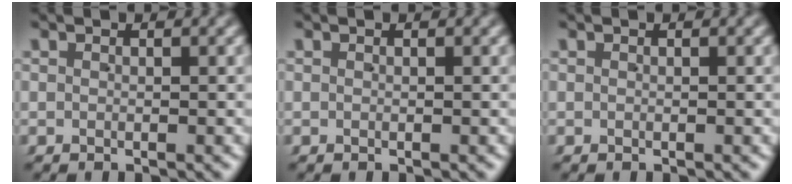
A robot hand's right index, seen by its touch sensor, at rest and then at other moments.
{"total": 0.0}
{"total": 0.0}